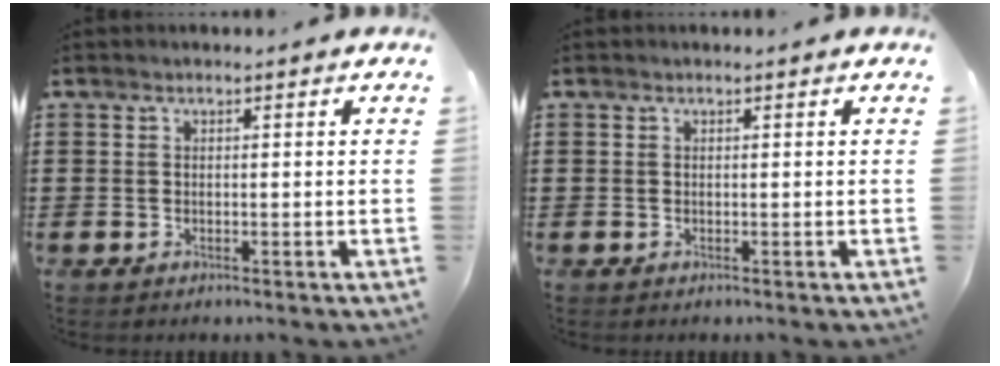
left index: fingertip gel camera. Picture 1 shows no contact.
{"total": 0.0}